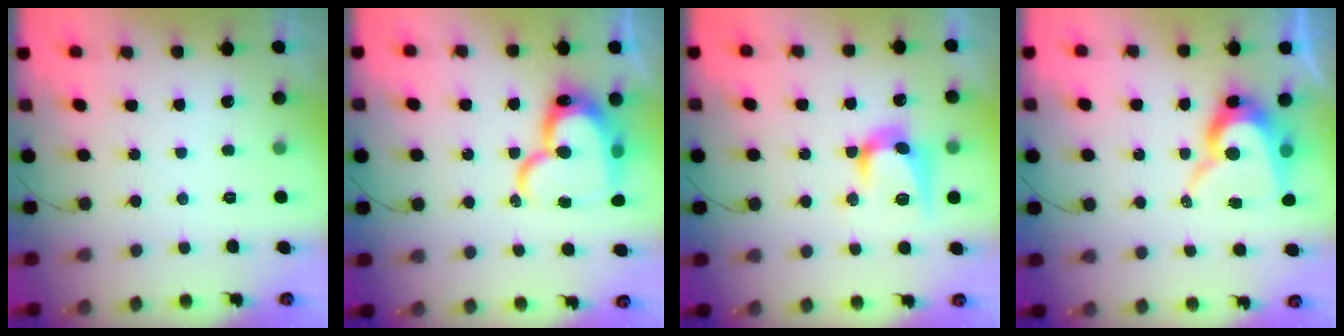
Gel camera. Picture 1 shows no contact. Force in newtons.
{"total": 21.8, "press": 21.7, "slide": 2.2}
{"total": 12.6, "press": 12.6, "slide": 0.4}
{"total": 12.7, "press": 12.7, "slide": 1.0}